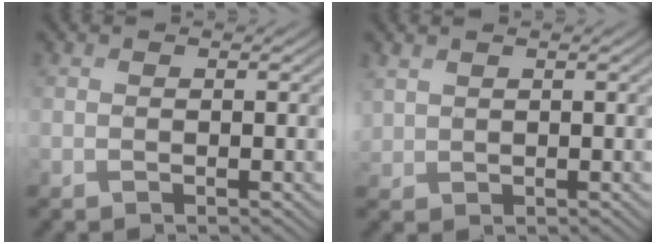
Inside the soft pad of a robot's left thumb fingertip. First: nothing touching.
{"total": 1.7, "force": [1.4, 0.9, 0.1], "torque": [-0.006, -0.001, 0.030]}